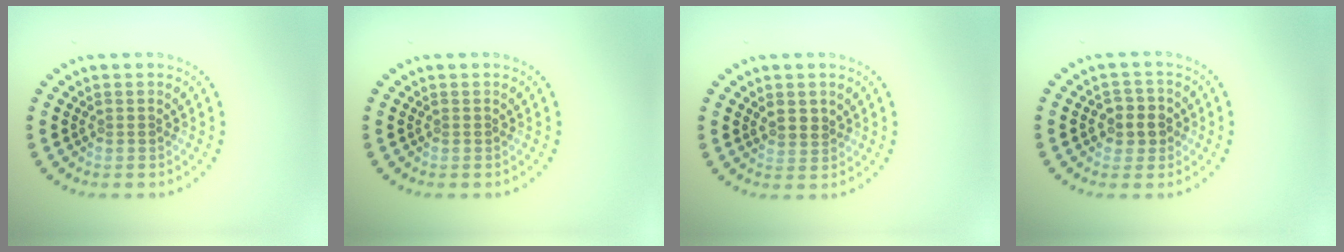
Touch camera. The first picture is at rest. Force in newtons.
{"total": 0.0}
{"total": 1.2, "press": 1.0, "slide": 0.7}
{"total": 2.7, "press": 2.6, "slide": 0.8}